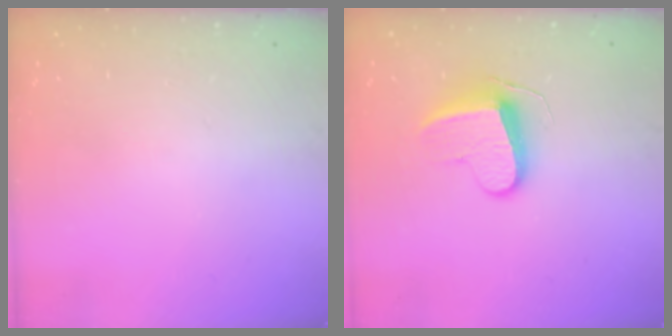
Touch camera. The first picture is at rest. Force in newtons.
{"total": 9.6, "press": 9.6, "slide": 0.2}